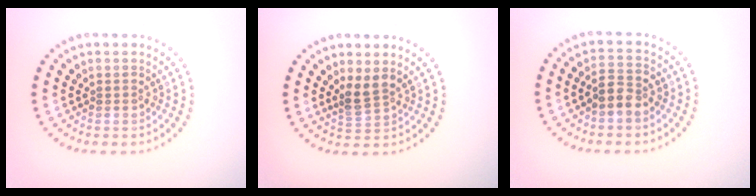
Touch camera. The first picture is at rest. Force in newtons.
{"total": 2.2, "press": 1.7, "slide": 1.4}
{"total": 2.5, "press": 2.4, "slide": 0.6}